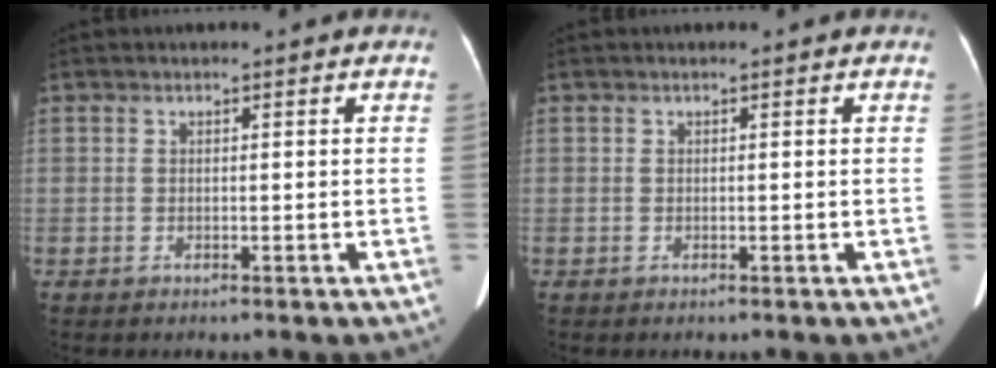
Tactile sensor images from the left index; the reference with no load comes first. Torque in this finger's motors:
{"motor_torque": [0.05, 0.14, 0.00, 0.01]}